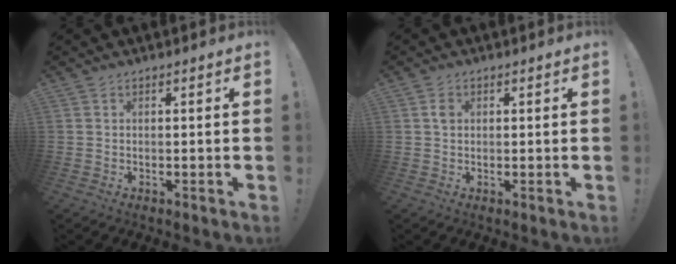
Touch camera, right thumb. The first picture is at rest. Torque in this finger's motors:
{"motor_torque": [0.12, 0.03, 0.27, -0.03, 0.00]}